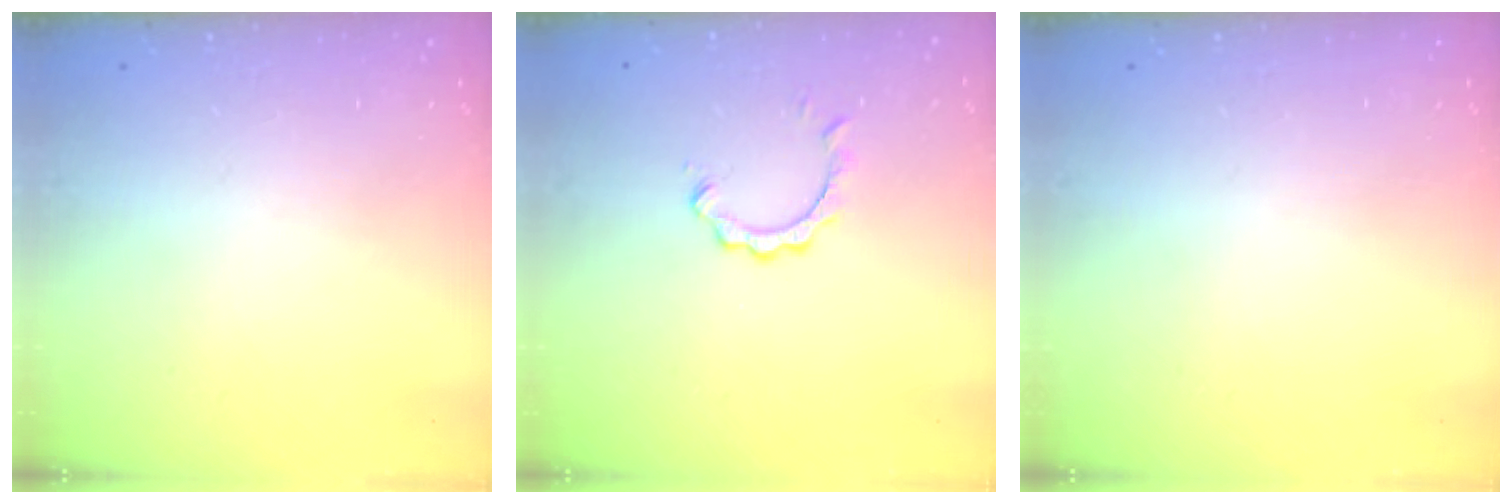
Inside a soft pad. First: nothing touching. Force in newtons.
{"total": 2.0, "press": 2.0, "slide": 0.2}
{"total": 0.0}